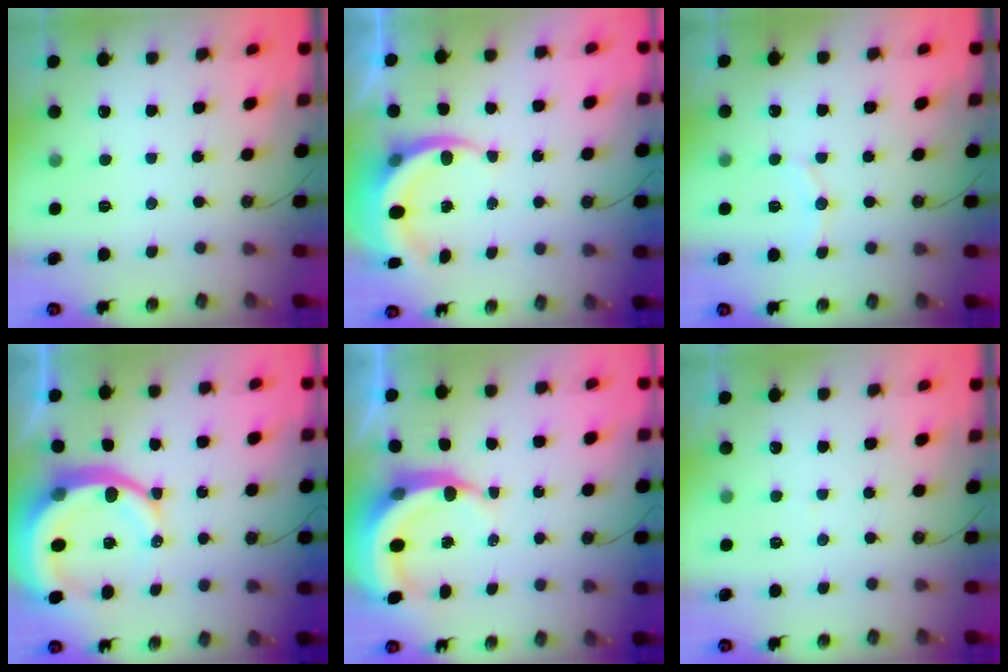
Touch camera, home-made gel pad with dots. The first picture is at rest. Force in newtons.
{"total": 7.2, "press": 7.0, "slide": 1.8}
{"total": 6.6, "press": 6.1, "slide": 2.4}
{"total": 14.5, "press": 14.4, "slide": 1.7}
{"total": 7.9, "press": 7.8, "slide": 1.1}
{"total": 1.9, "press": 1.9, "slide": 0.2}